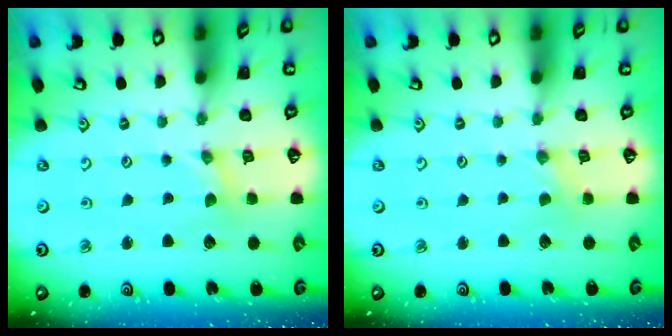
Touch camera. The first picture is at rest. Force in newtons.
{"total": 0.0}